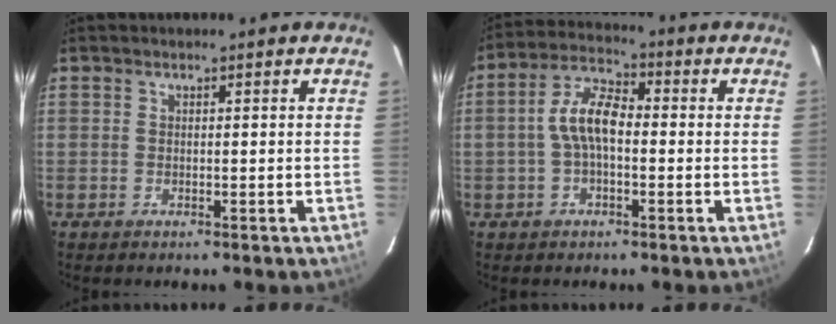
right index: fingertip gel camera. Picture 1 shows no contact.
{"total": 7.5, "force": [-0.8, 3.6, 6.6], "torque": [-0.136, 0.021, -0.018]}